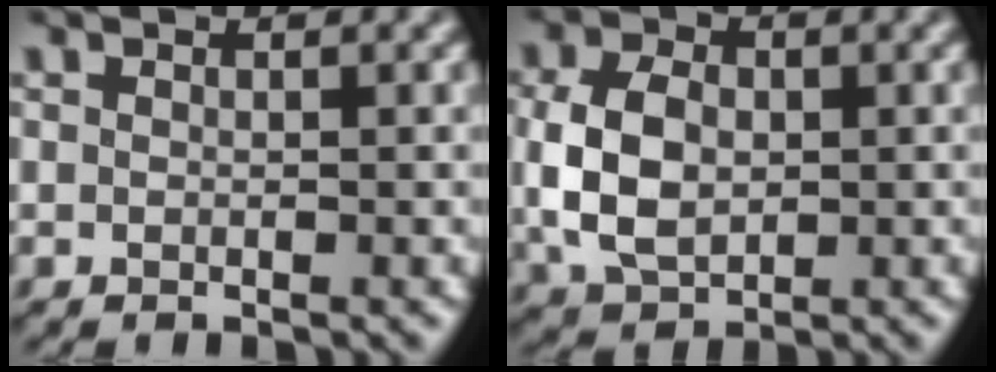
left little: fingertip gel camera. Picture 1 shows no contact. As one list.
[{"total": 6.0, "force": [-0.2, 4.3, 4.3], "torque": [-0.099, 0.001, -0.008]}]